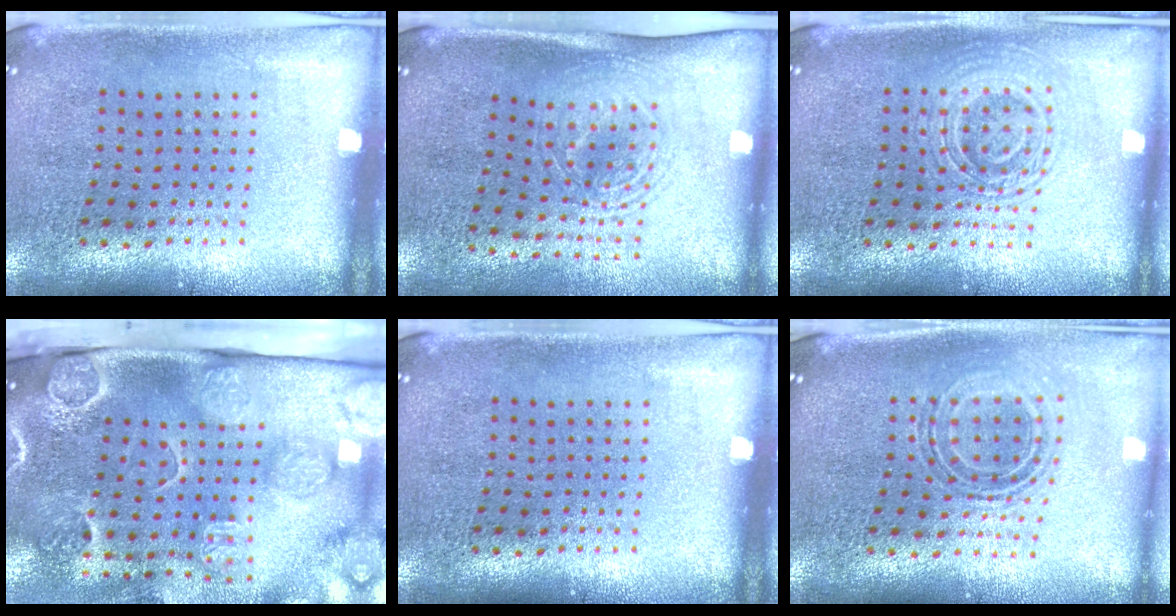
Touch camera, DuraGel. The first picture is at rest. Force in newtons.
{"total": 1.7, "press": 1.3, "slide": 1.0}
{"total": 2.9, "press": 2.8, "slide": 0.6}
{"total": 4.6, "press": 3.4, "slide": 3.1}
{"total": 0.0}
{"total": 0.7, "press": 0.7, "slide": 0.3}